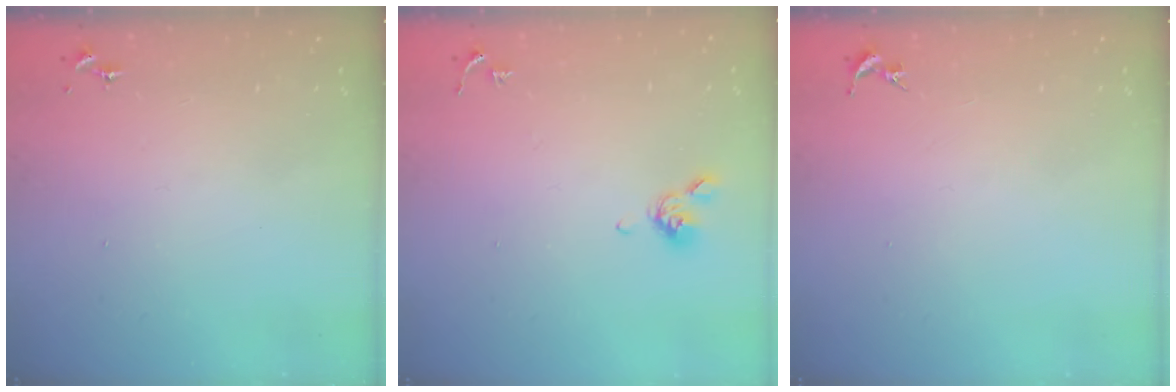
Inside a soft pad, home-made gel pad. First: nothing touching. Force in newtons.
{"total": 5.2, "press": 5.1, "slide": 1.1}
{"total": 0.0}